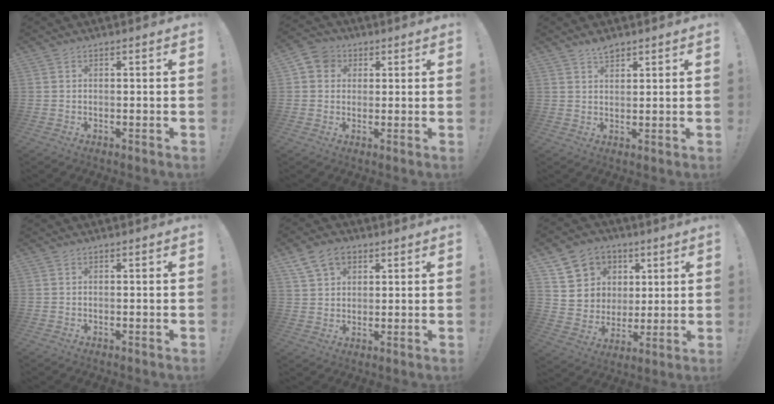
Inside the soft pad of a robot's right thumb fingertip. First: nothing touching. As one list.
[{"total": 5.9, "force": [1.7, 5.2, 2.0], "torque": [-0.027, -0.001, 0.032]}, {"total": 3.5, "force": [2.9, 1.4, 1.3], "torque": [-0.019, -0.017, 0.051]}, {"total": 0.0}, {"total": 9.5, "force": [5.2, 6.6, 4.4], "torque": [-0.069, -0.013, 0.101]}, {"total": 10.3, "force": [4.1, 9.4, 1.1], "torque": [-0.013, -0.027, 0.094]}]